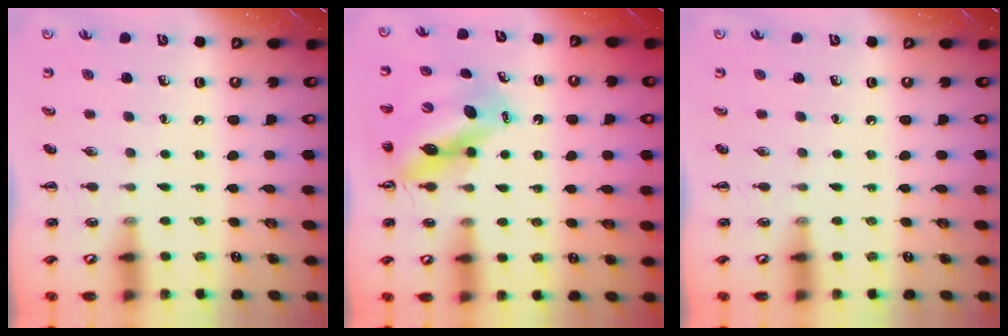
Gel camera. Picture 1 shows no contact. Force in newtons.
{"total": 11.6, "press": 10.9, "slide": 3.8}
{"total": 0.0}